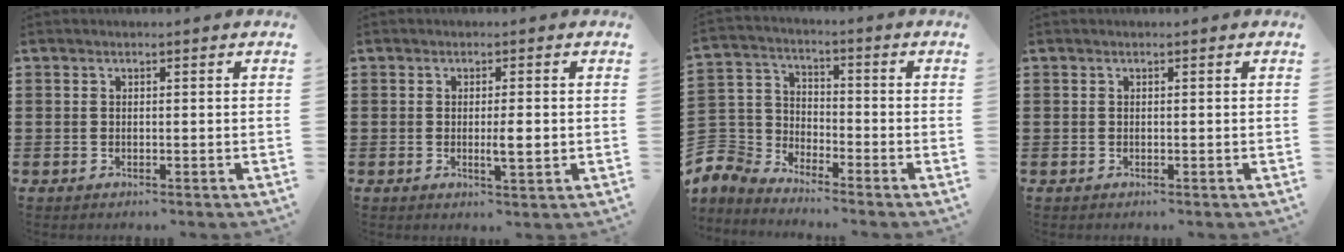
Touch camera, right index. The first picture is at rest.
{"total": 3.3, "force": [-0.3, 0.5, 3.3], "torque": [-0.056, -0.004, -0.006]}
{"total": 5.5, "force": [-4.8, 2.6, 0.0], "torque": [-0.053, -0.008, -0.112]}
{"total": 0.0}